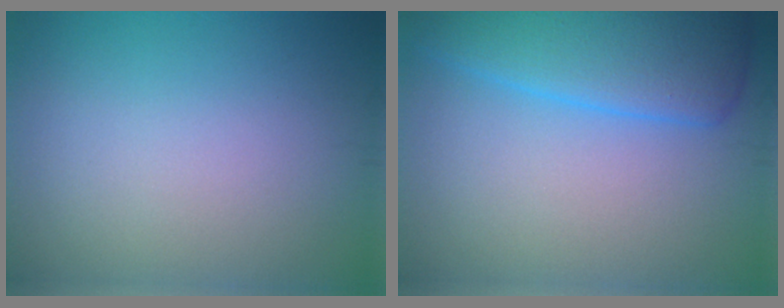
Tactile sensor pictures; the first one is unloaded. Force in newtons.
{"total": 6.3, "press": 6.3, "slide": 0.2}